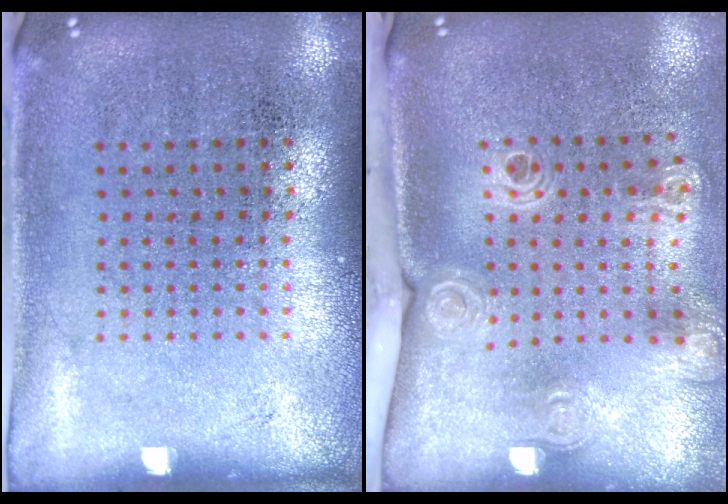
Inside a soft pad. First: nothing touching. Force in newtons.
{"total": 2.2, "press": 1.6, "slide": 1.5}